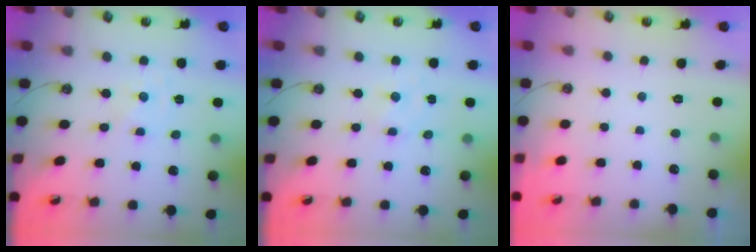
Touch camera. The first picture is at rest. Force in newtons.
{"total": 1.3, "press": 1.3, "slide": 0.2}
{"total": 0.0}